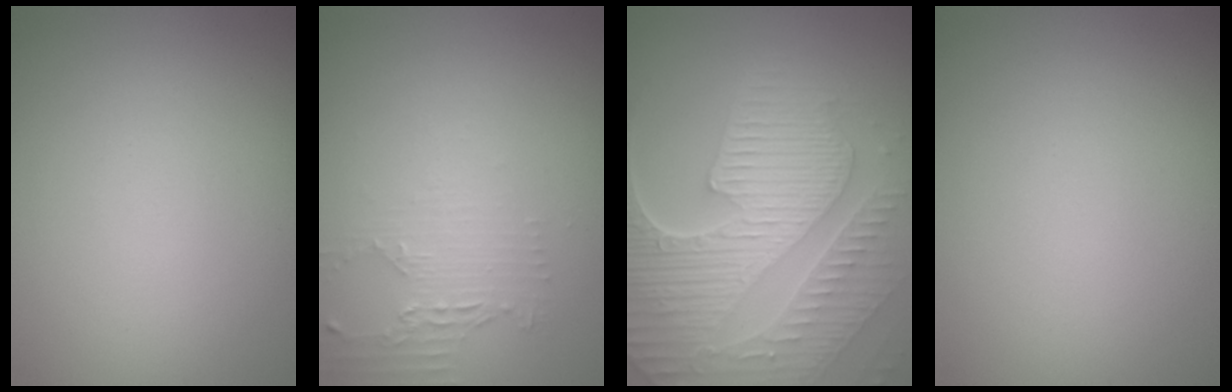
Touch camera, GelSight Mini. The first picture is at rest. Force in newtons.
{"total": 2.3, "press": 1.6, "slide": 1.6}
{"total": 9.9, "press": 6.5, "slide": 7.4}
{"total": 0.0}